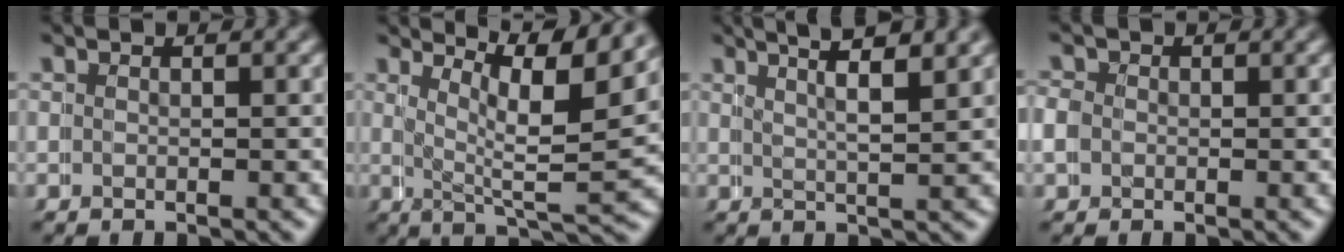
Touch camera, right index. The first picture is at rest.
{"total": 7.9, "force": [3.7, 2.6, 6.5], "torque": [-0.097, -0.010, 0.049]}
{"total": 5.6, "force": [4.3, 1.1, 3.5], "torque": [-0.049, 0.020, 0.056]}
{"total": 1.9, "force": [-0.6, 1.8, -0.1], "torque": [-0.015, -0.004, -0.015]}